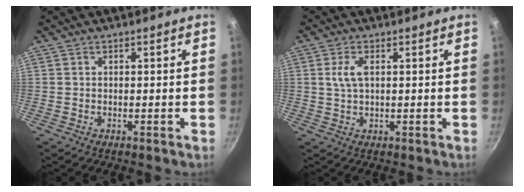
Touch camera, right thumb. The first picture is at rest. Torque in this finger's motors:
{"motor_torque": [0.01, -0.08, 0.64, -0.09, 0.02]}